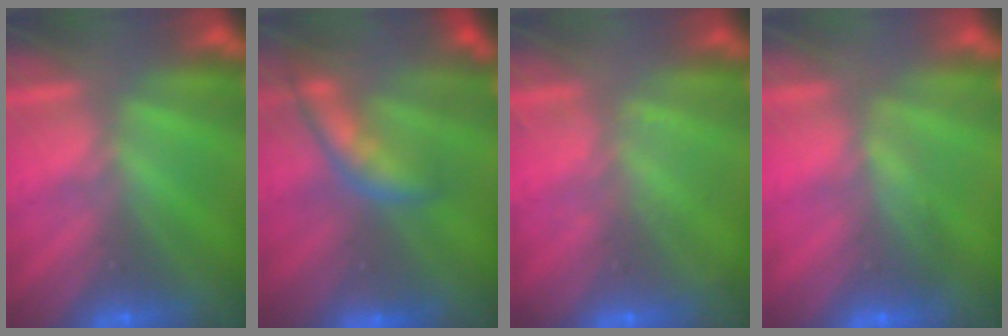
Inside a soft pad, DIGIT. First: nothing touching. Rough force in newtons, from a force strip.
{"total": 5.8}
{"total": 1.8}
{"total": 1.7}